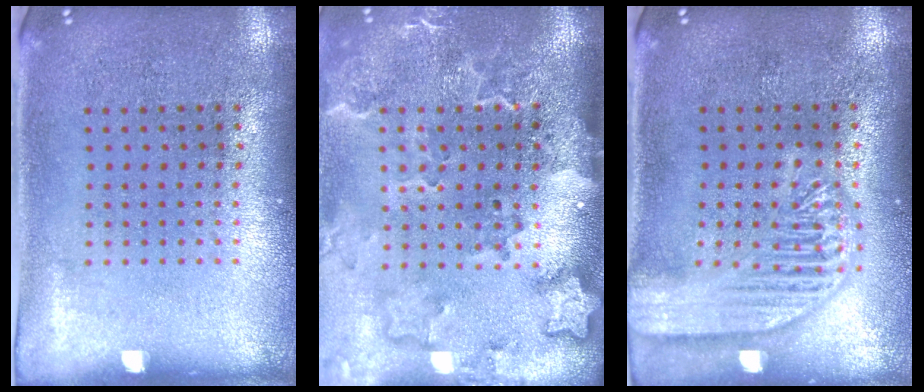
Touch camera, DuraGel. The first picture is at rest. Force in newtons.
{"total": 2.9, "press": 2.2, "slide": 1.8}
{"total": 3.6, "press": 3.6, "slide": 0.4}